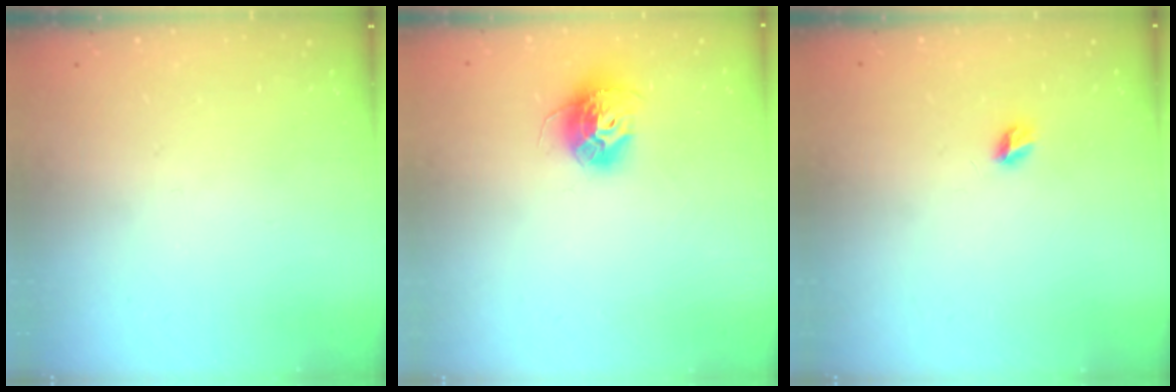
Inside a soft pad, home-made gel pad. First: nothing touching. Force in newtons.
{"total": 11.2, "press": 11.2, "slide": 0.8}
{"total": 5.0, "press": 5.0, "slide": 0.4}